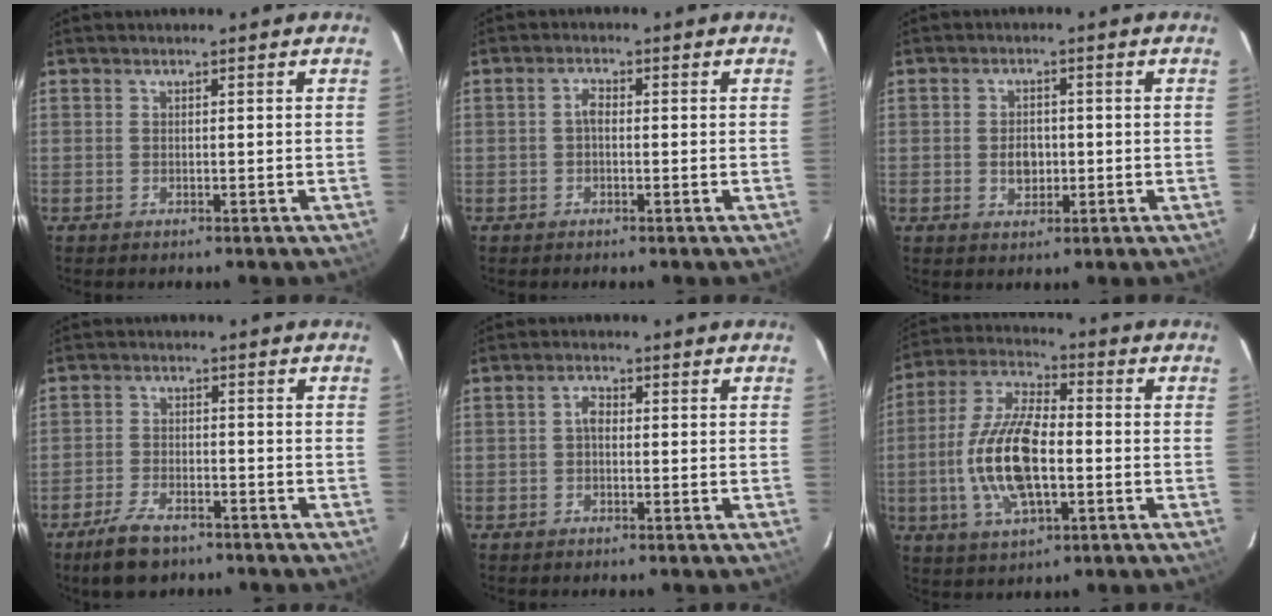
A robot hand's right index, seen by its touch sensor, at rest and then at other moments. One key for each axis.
{"total": 1.7, "fx": -0.3, "fy": 0.9, "fz": 1.3, "tx": -0.028, "ty": 0.008, "tz": -0.007}
{"total": 4.0, "fx": -0.5, "fy": 2.9, "fz": 2.6, "tx": -0.044, "ty": 0.003, "tz": -0.006}
{"total": 7.4, "fx": -5.5, "fy": 3.2, "fz": 3.8, "tx": -0.098, "ty": -0.002, "tz": -0.096}
{"total": 2.0, "fx": -0.2, "fy": 1.3, "fz": 1.5, "tx": -0.029, "ty": 0.009, "tz": -0.005}
{"total": 15.8, "fx": -2.7, "fy": 6.6, "fz": 14.1, "tx": -0.296, "ty": 0.001, "tz": -0.052}